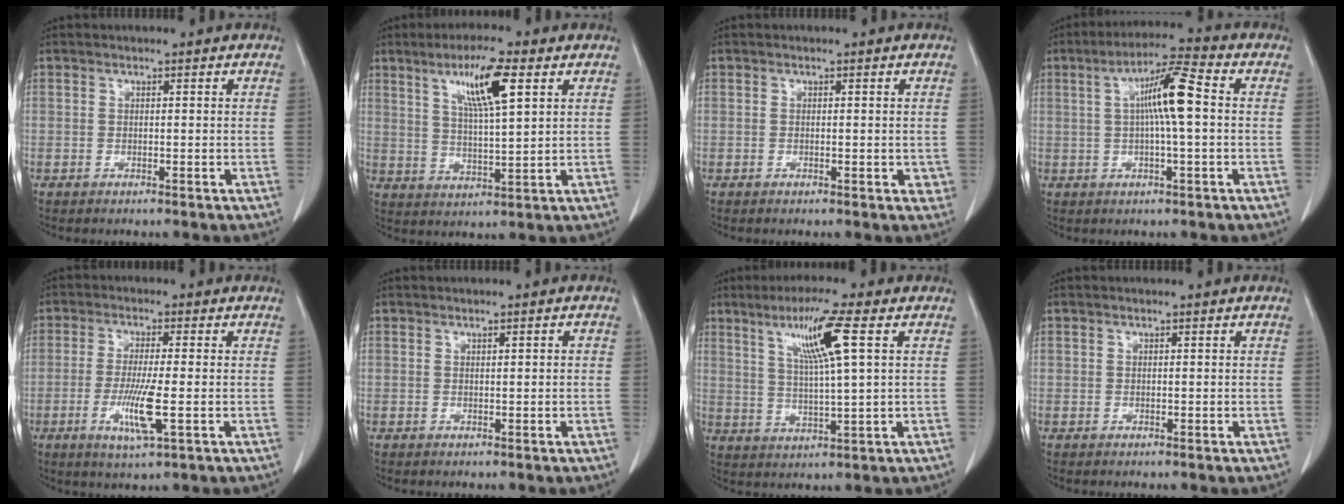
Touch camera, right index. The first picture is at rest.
{"total": 9.3, "force": [4.4, 0.7, 8.1], "torque": [-0.150, 0.001, 0.080]}
{"total": 1.8, "force": [-0.2, 1.0, 1.5], "torque": [-0.010, 0.001, 0.000]}
{"total": 8.5, "force": [0.9, 0.3, 8.5], "torque": [-0.155, 0.014, 0.012]}
{"total": 7.0, "force": [-1.9, 0.2, 6.7], "torque": [-0.131, -0.017, -0.034]}
{"total": 0.8, "force": [0.2, 0.0, 0.8], "torque": [-0.016, 0.000, 0.005]}
{"total": 9.3, "force": [3.9, -0.7, 8.4], "torque": [-0.157, 0.005, 0.073]}
{"total": 0.0}